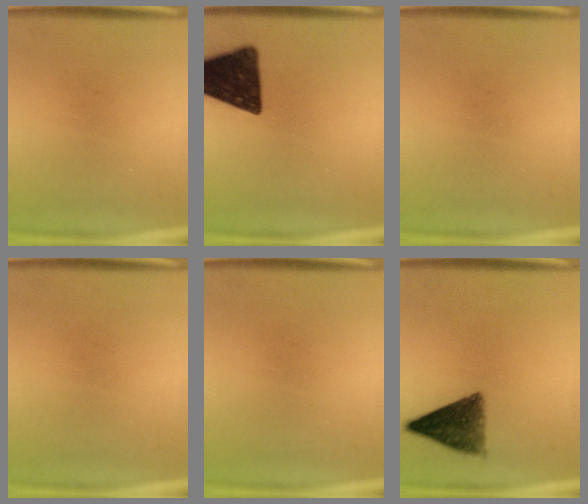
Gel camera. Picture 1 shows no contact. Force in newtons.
{"total": 16.6}
{"total": 0.0}
{"total": 0.0}
{"total": 0.0}
{"total": 8.8}